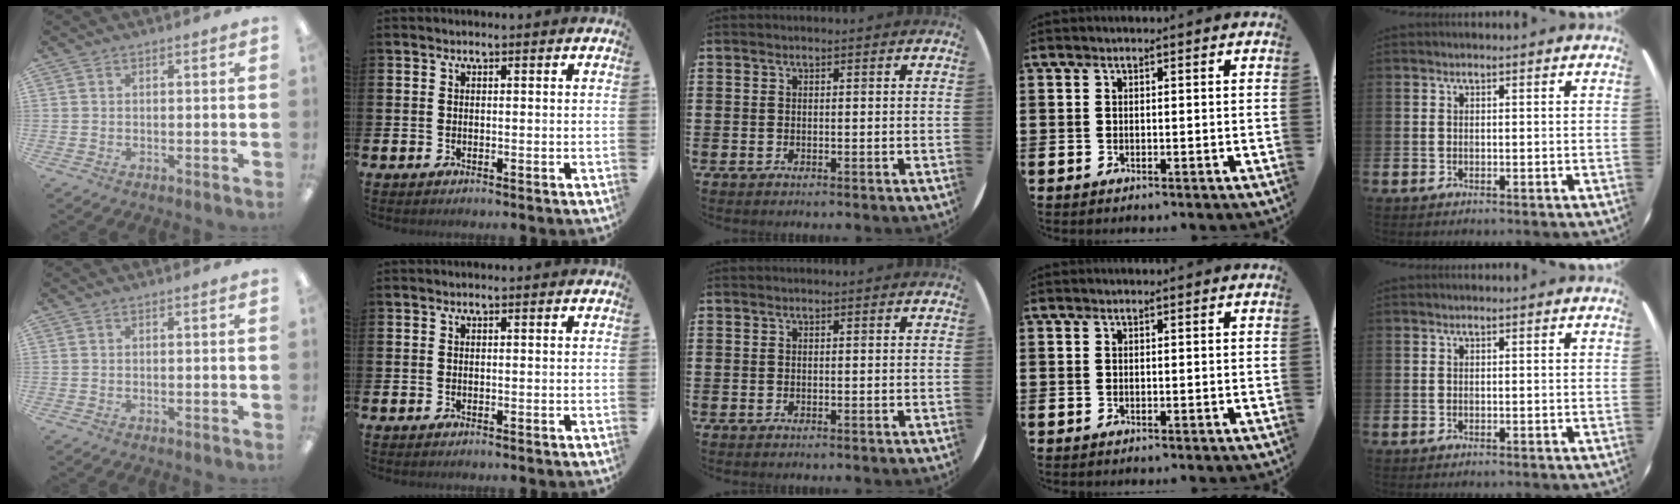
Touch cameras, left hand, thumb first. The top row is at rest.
{}